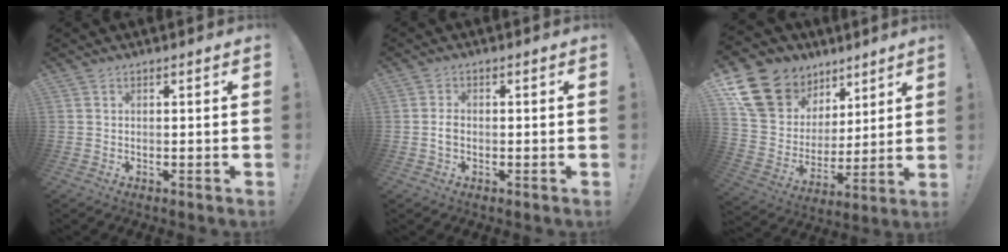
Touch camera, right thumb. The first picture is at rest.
{"total": 2.1, "force": [-0.6, 1.2, 1.6], "torque": [-0.027, 0.005, -0.011]}
{"total": 18.8, "force": [12.1, 12.7, 6.5], "torque": [-0.114, -0.078, 0.254]}